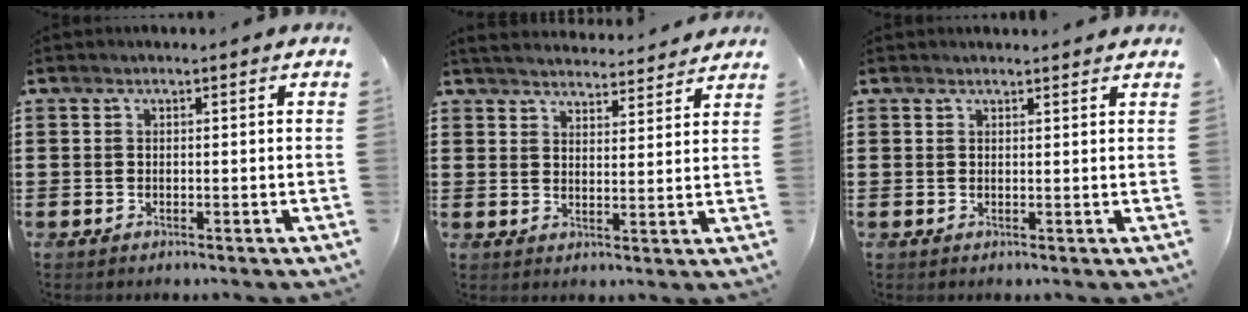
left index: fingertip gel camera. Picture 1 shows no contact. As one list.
[{"total": 3.8, "force": [3.8, 0.1, 0.4], "torque": [-0.021, -0.022, 0.067]}, {"total": 1.1, "force": [1.0, -0.1, 0.2], "torque": [-0.007, -0.002, 0.020]}]